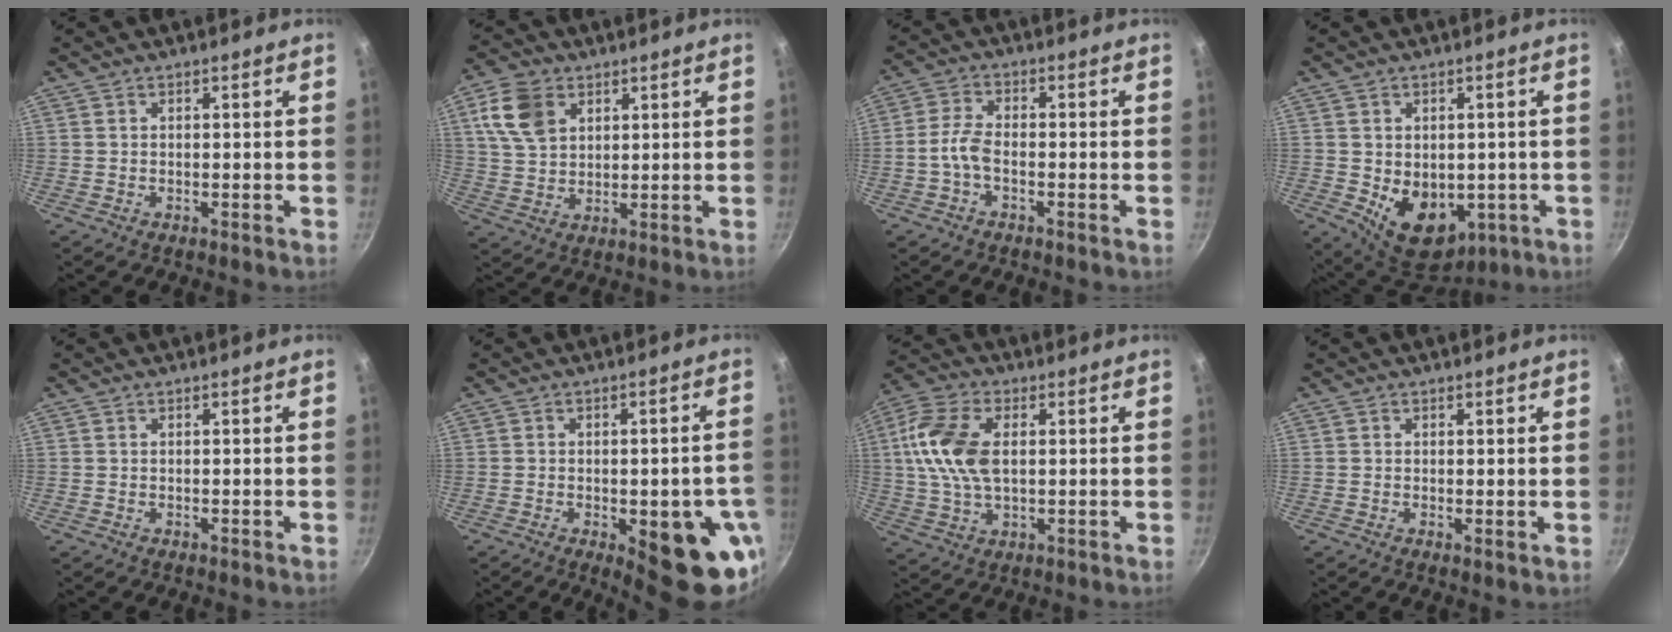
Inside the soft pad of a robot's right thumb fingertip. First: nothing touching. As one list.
[{"total": 9.8, "force": [4.0, 6.8, 5.9], "torque": [-0.098, -0.003, 0.078]}, {"total": 4.3, "force": [-1.8, 2.2, 3.2], "torque": [-0.072, 0.021, -0.045]}, {"total": 12.5, "force": [-2.1, 9.1, 8.4], "torque": [-0.092, -0.016, -0.006]}, {"total": 0.0}, {"total": 15.1, "force": [-5.1, 5.9, 12.9], "torque": [-0.110, 0.009, -0.060]}, {"total": 12.8, "force": [1.7, 7.4, 10.3], "torque": [-0.199, 0.013, 0.023]}, {"total": 0.7, "force": [0.3, 0.4, 0.6], "torque": [-0.010, -0.005, 0.001]}]